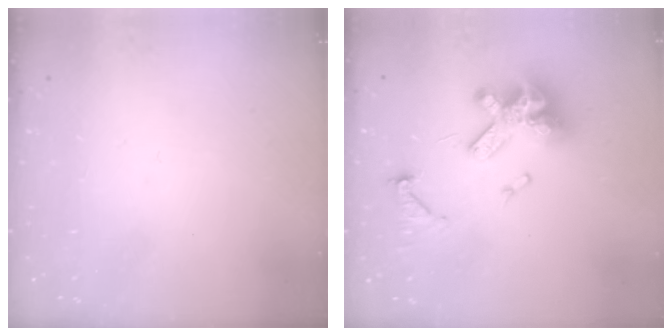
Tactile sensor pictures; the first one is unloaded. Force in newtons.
{"total": 14.9, "press": 14.8, "slide": 1.6}